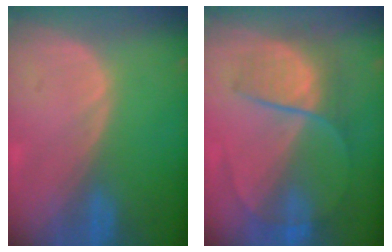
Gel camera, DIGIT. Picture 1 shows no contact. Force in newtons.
{"total": 6.9, "press": 6.6, "slide": 1.7}